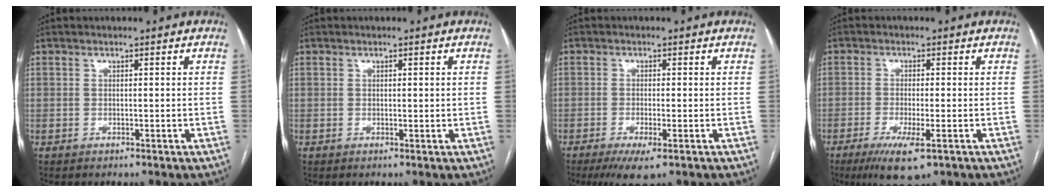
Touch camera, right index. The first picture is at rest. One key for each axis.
{"total": 0.7, "fx": 0.2, "fy": 0.2, "fz": 0.6, "tx": -0.011, "ty": 0.000, "tz": 0.004}
{"total": 4.8, "fx": -2.7, "fy": 0.7, "fz": 3.9, "tx": -0.066, "ty": -0.013, "tz": -0.041}
{"total": 6.6, "fx": -3.5, "fy": 1.1, "fz": 5.5, "tx": -0.100, "ty": -0.018, "tz": -0.055}